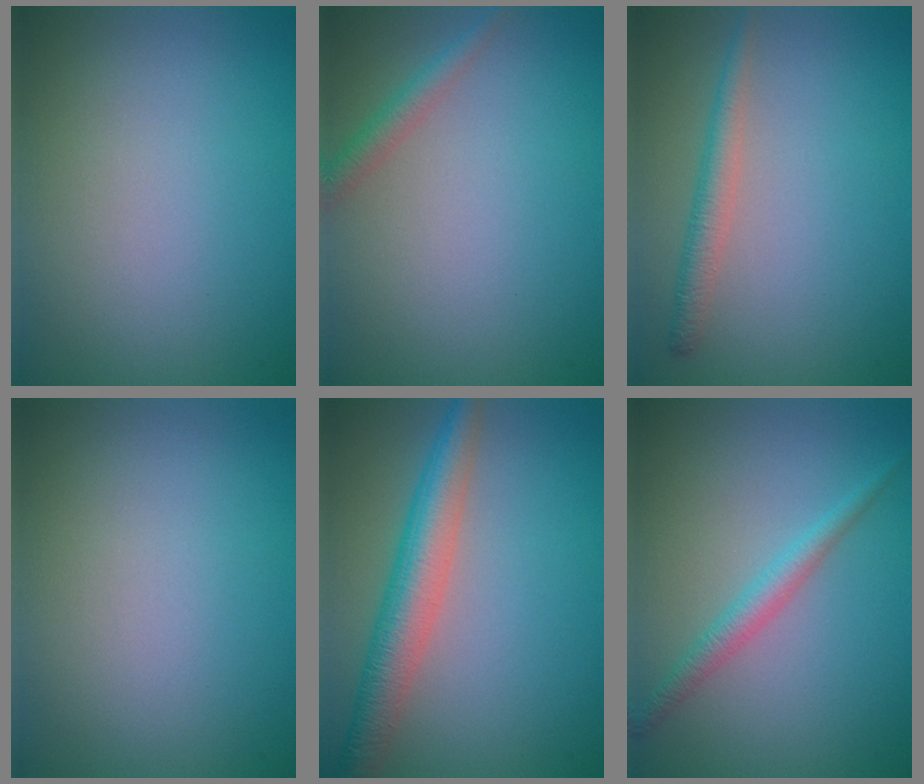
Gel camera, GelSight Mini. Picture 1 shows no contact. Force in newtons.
{"total": 1.7, "press": 1.7, "slide": 0.1}
{"total": 2.1, "press": 2.1, "slide": 0.1}
{"total": 0.0}
{"total": 5.1, "press": 5.1, "slide": 0.2}
{"total": 2.1, "press": 2.1, "slide": 0.0}